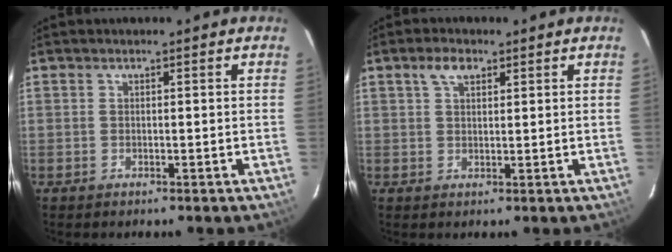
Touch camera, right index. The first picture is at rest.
{"total": 3.3, "force": [1.8, 1.8, 2.1], "torque": [-0.038, 0.010, 0.032]}